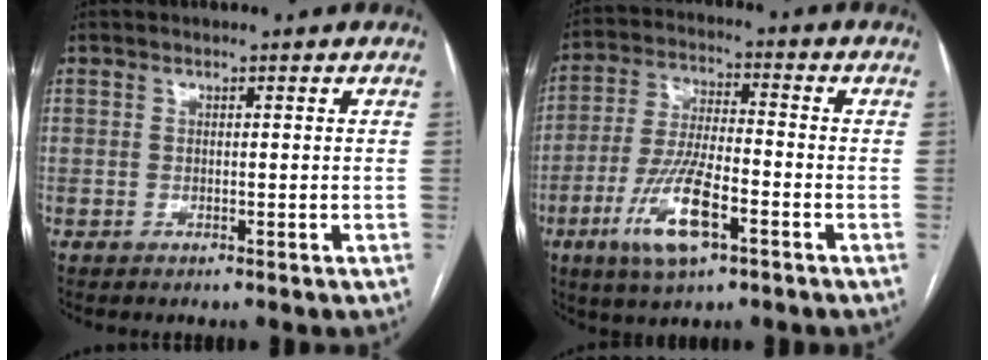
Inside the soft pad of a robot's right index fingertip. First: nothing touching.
{"total": 11.6, "force": [-5.2, 2.9, 9.9], "torque": [-0.204, -0.009, -0.093]}